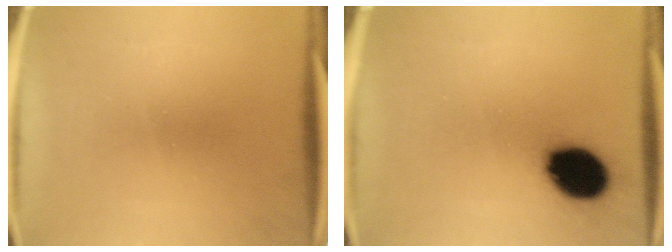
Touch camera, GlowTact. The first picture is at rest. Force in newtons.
{"total": 13.6}